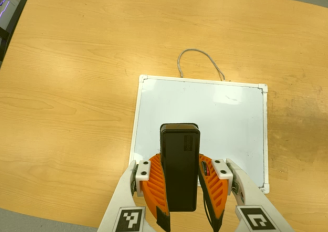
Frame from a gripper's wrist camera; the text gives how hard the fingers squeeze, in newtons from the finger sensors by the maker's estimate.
{"total": 6.9, "left": 5.7, "right": 8.0}